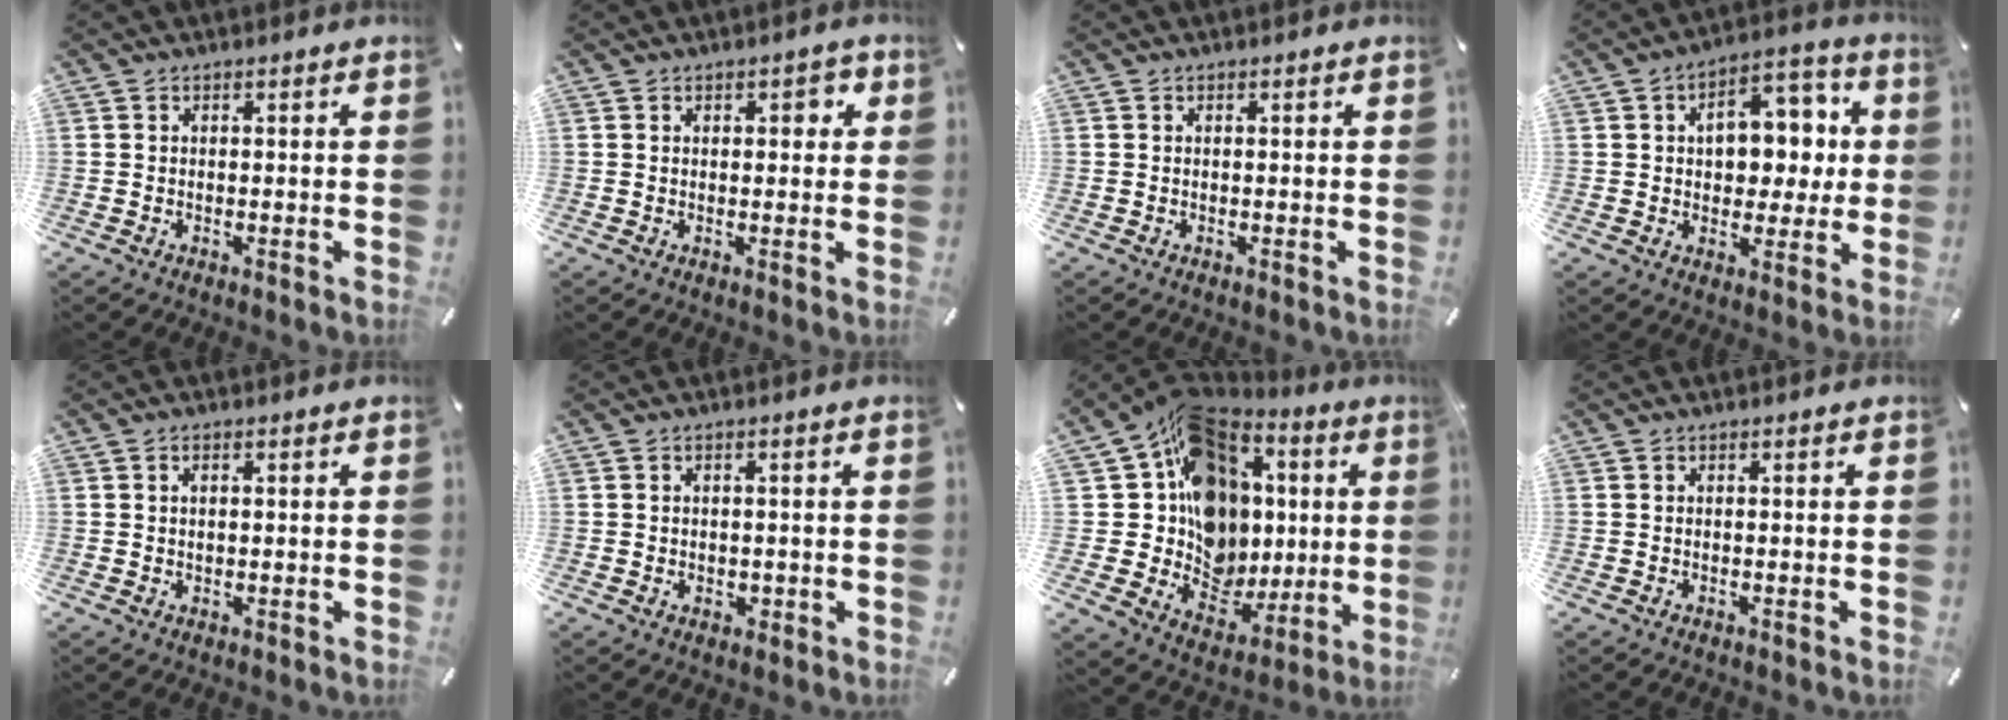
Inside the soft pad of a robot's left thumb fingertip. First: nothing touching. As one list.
[{"total": 2.6, "force": [0.8, 1.5, 1.9], "torque": [-0.015, -0.002, 0.006]}, {"total": 0.0}, {"total": 11.8, "force": [2.0, 8.5, 8.0], "torque": [-0.099, -0.001, 0.034]}, {"total": 1.4, "force": [0.4, 0.8, 1.1], "torque": [-0.023, 0.003, 0.008]}, {"total": 1.6, "force": [-0.1, 1.5, 0.7], "torque": [-0.006, 0.001, -0.007]}, {"total": 17.5, "force": [4.5, 15.2, 7.5], "torque": [-0.111, -0.057, 0.107]}, {"total": 0.0}]